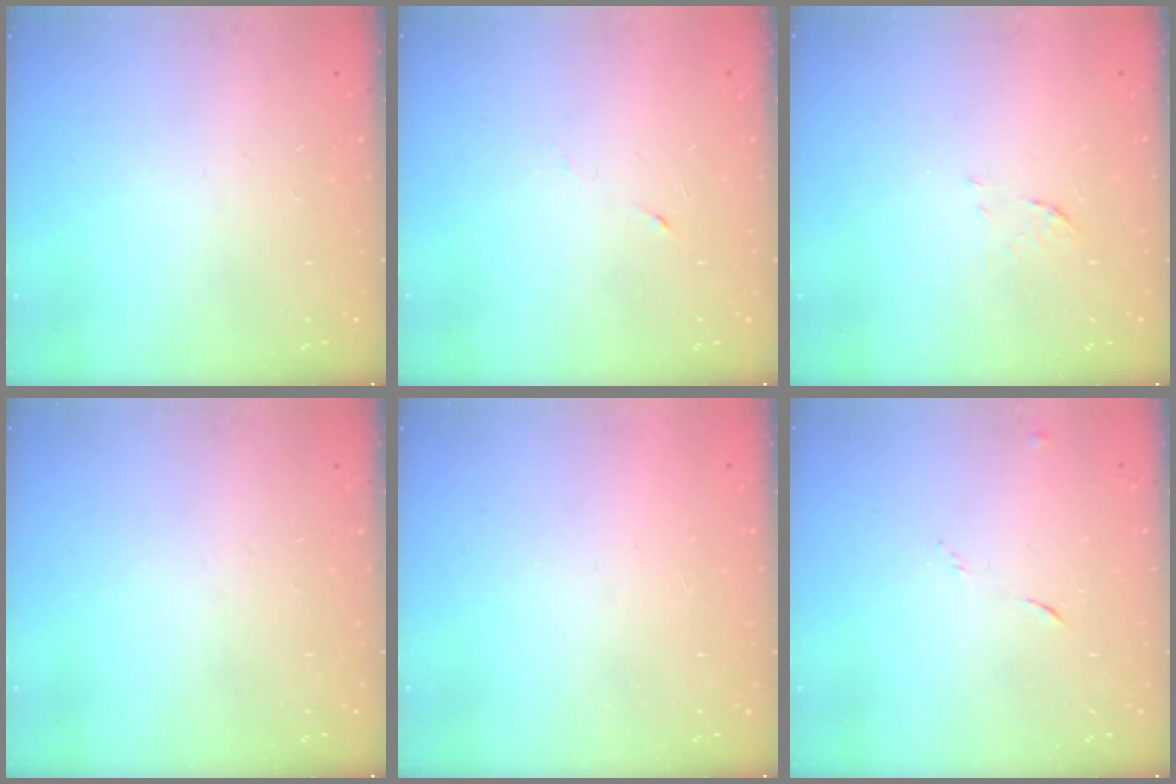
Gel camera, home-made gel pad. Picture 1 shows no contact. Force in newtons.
{"total": 3.4, "press": 3.2, "slide": 0.9}
{"total": 5.3, "press": 5.2, "slide": 0.5}
{"total": 0.0}
{"total": 1.5, "press": 1.5, "slide": 0.1}
{"total": 5.2, "press": 5.1, "slide": 0.6}